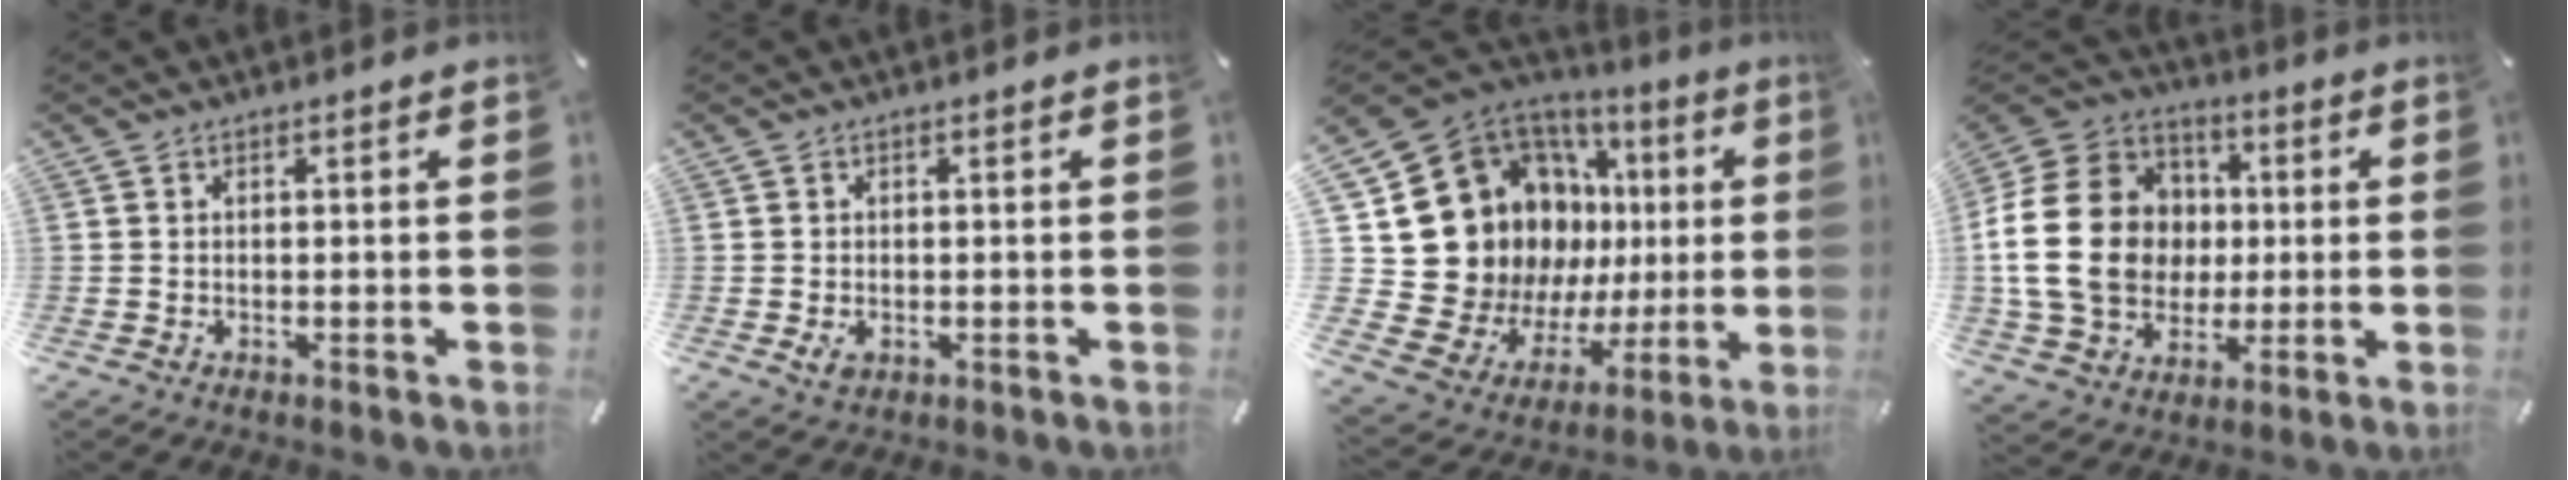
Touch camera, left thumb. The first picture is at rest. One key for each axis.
{"total": 2.0, "fx": -0.5, "fy": 1.5, "fz": 1.1, "tx": -0.019, "ty": 0.002, "tz": -0.008}
{"total": 24.2, "fx": 5.1, "fy": 18.8, "fz": 14.5, "tx": -0.233, "ty": -0.074, "tz": 0.142}
{"total": 22.6, "fx": -0.1, "fy": 18.8, "fz": 12.5, "tx": -0.250, "ty": 0.025, "tz": 0.004}